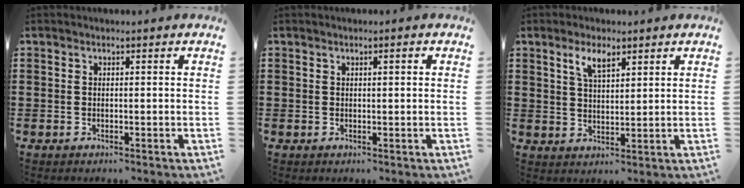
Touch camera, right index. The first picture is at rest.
{"total": 0.7, "force": [0.3, 0.0, 0.7], "torque": [-0.012, -0.001, 0.005]}
{"total": 3.9, "force": [2.4, 1.3, 2.7], "torque": [-0.053, 0.002, 0.040]}